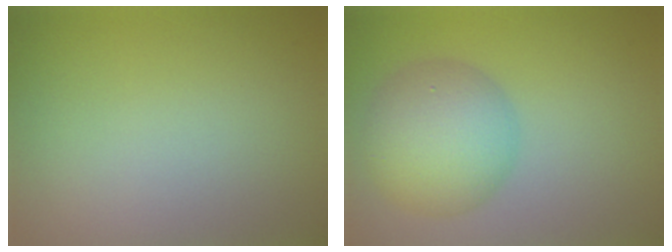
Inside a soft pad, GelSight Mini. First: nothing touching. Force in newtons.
{"total": 6.3, "press": 6.3, "slide": 0.2}